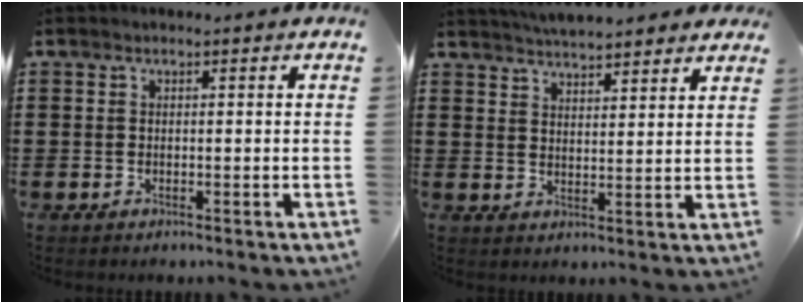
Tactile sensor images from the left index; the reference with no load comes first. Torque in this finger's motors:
{"motor_torque": [2.14, 0.00, 0.81, 0.16]}